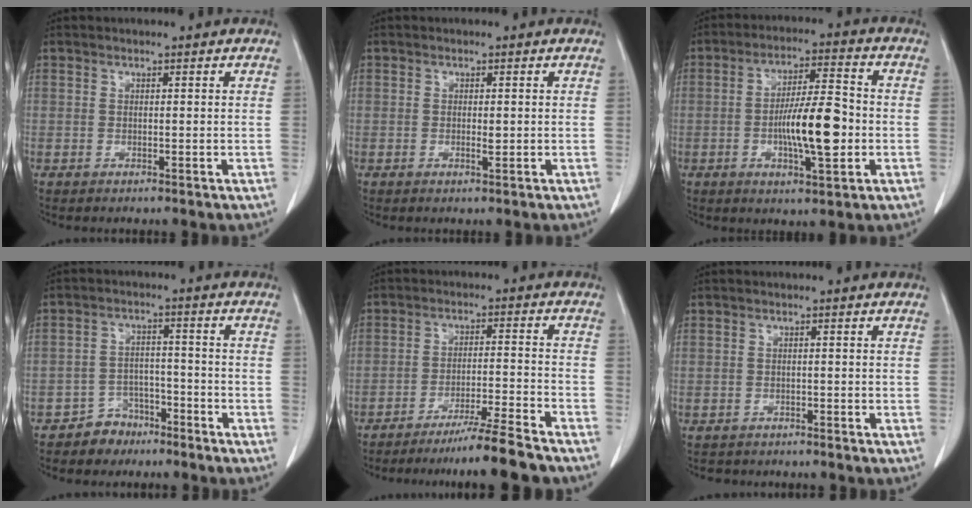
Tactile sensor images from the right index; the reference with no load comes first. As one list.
[{"total": 1.2, "force": [-0.2, 0.3, 1.1], "torque": [-0.020, -0.001, -0.002]}, {"total": 10.9, "force": [-2.1, 2.1, 10.5], "torque": [-0.185, 0.004, -0.033]}, {"total": 4.6, "force": [-3.7, 2.8, 0.3], "torque": [0.000, 0.013, -0.060]}, {"total": 9.3, "force": [-7.9, -1.8, 4.5], "torque": [-0.052, -0.017, -0.131]}, {"total": 2.2, "force": [-1.9, 1.2, -0.3], "torque": [-0.005, 0.001, -0.032]}]